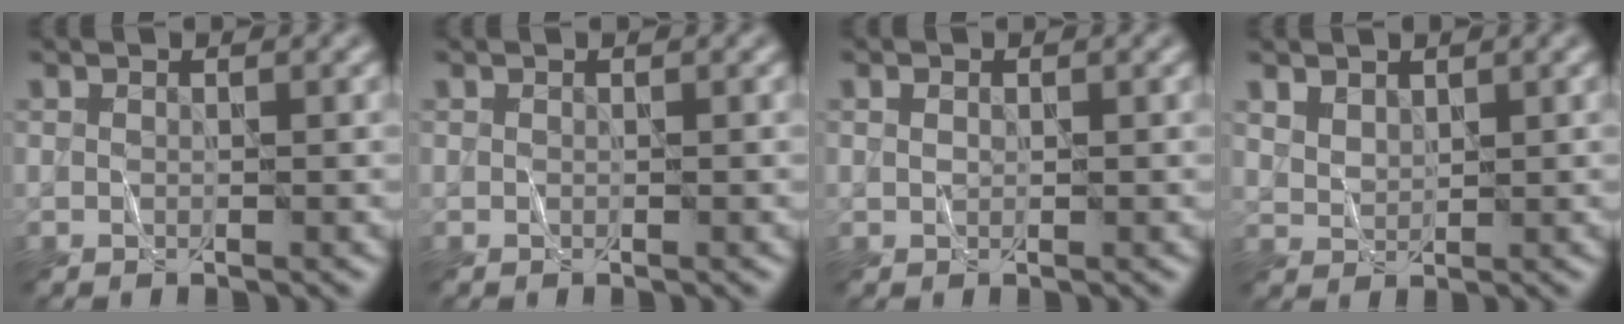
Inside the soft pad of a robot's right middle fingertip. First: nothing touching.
{"total": 0.0}
{"total": 0.7, "force": [0.2, 0.5, 0.5], "torque": [-0.011, 0.002, 0.004]}
{"total": 1.7, "force": [1.3, 0.9, 0.7], "torque": [-0.017, -0.001, 0.031]}